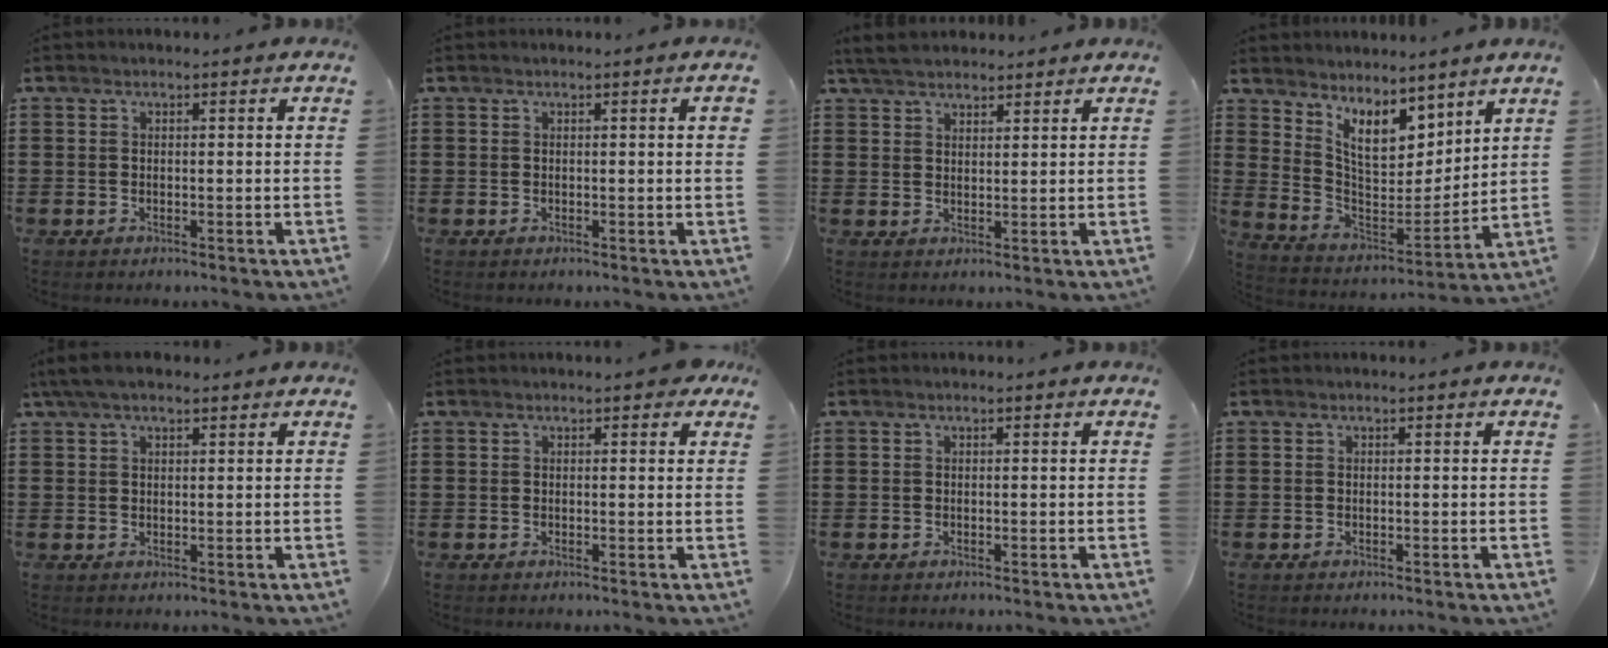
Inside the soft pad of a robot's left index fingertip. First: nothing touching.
{"total": 1.2, "force": [0.1, 0.1, 1.2], "torque": [-0.020, -0.002, 0.003]}
{"total": 4.1, "force": [3.7, 1.2, 1.4], "torque": [-0.038, 0.001, 0.070]}
{"total": 8.7, "force": [6.6, 3.6, 4.2], "torque": [-0.104, -0.038, 0.123]}
{"total": 3.3, "force": [2.1, 1.2, 2.2], "torque": [-0.048, 0.008, 0.040]}
{"total": 1.1, "force": [0.7, 0.5, 0.8], "torque": [-0.010, 0.003, 0.009]}
{"total": 0.0}
{"total": 0.0}